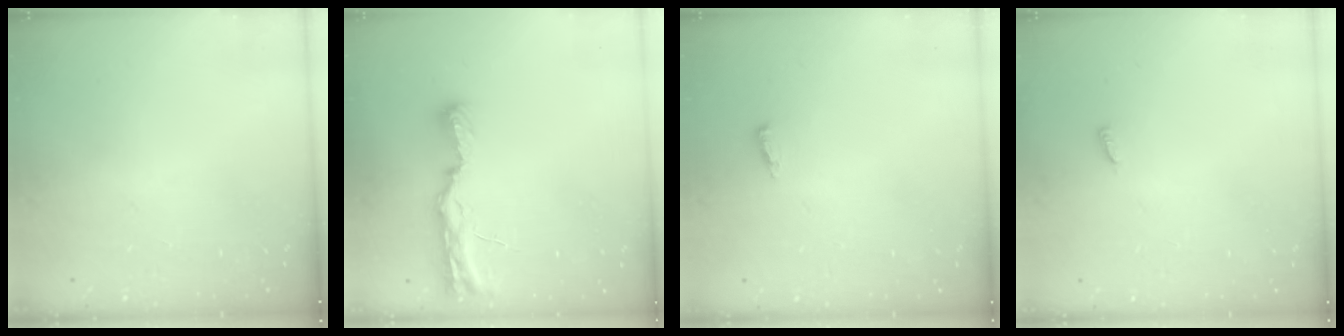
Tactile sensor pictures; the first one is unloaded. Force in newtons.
{"total": 8.9, "press": 8.9, "slide": 1.3}
{"total": 2.7, "press": 2.5, "slide": 1.0}
{"total": 3.5, "press": 3.4, "slide": 0.6}